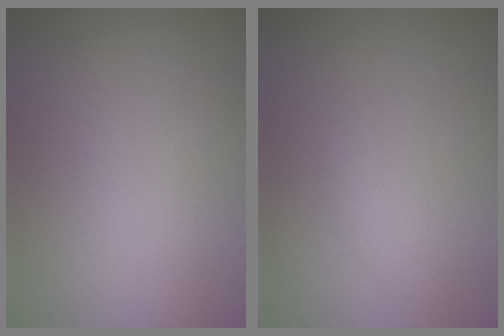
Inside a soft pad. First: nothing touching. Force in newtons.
{"total": 0.7, "press": 0.7, "slide": 0.0}